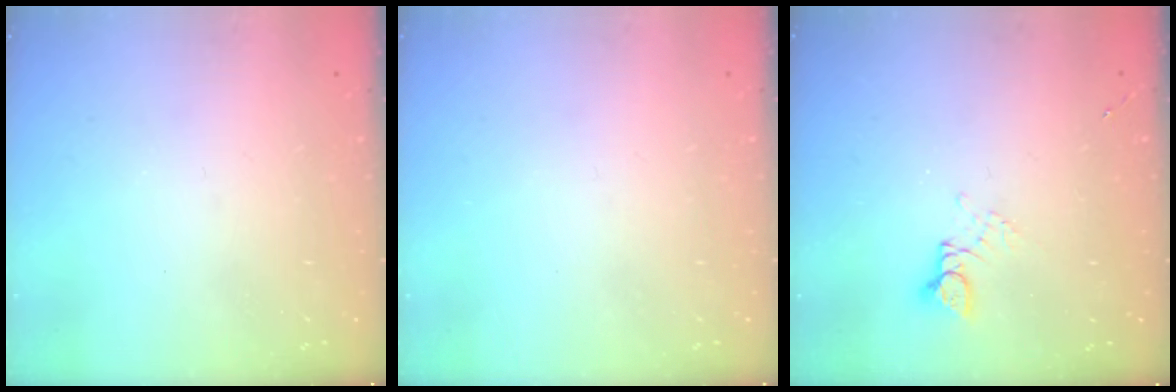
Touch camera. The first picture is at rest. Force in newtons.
{"total": 0.0}
{"total": 2.7, "press": 2.6, "slide": 0.2}